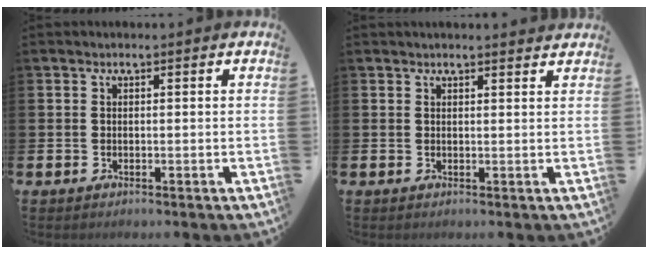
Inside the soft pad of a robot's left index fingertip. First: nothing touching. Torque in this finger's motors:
{"motor_torque": [0.55, -1.58, 0.02, 0.01]}